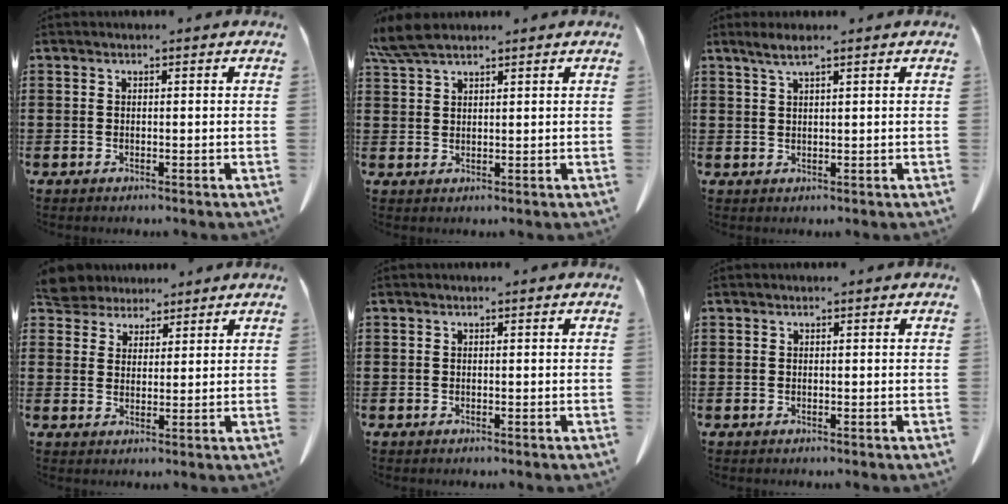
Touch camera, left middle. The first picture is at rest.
{"total": 4.6, "force": [3.6, 1.0, 2.7], "torque": [-0.062, -0.002, 0.069]}
{"total": 2.3, "force": [1.6, 0.1, 1.6], "torque": [-0.035, 0.000, 0.028]}
{"total": 4.7, "force": [4.4, 1.7, 0.4], "torque": [-0.029, -0.009, 0.083]}
{"total": 0.0}
{"total": 0.0}